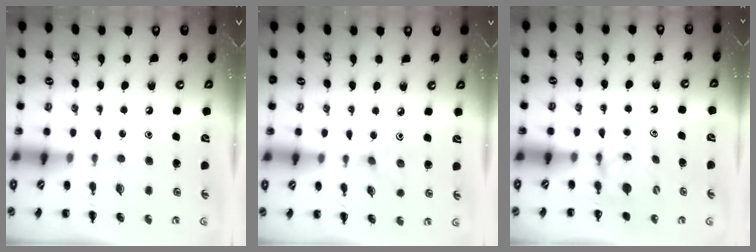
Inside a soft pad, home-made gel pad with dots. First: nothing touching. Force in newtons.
{"total": 1.7, "press": 1.6, "slide": 0.6}
{"total": 5.3, "press": 5.1, "slide": 1.4}